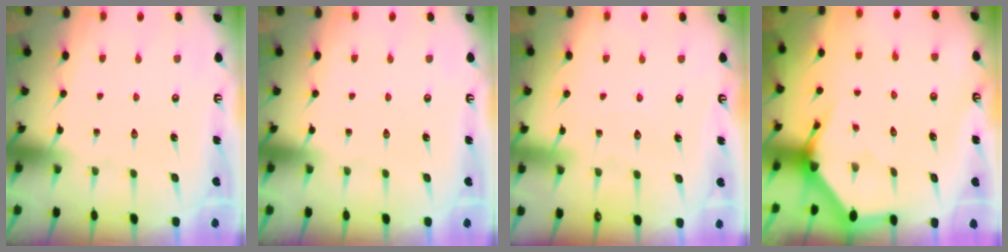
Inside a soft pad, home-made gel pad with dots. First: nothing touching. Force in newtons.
{"total": 0.0}
{"total": 4.4, "press": 4.4, "slide": 0.4}
{"total": 3.4, "press": 3.4, "slide": 0.1}